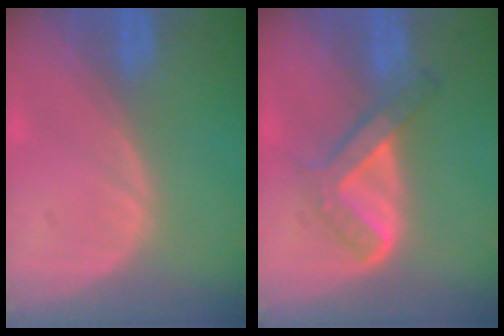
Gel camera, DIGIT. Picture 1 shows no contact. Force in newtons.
{"total": 5.4, "press": 5.1, "slide": 1.6}